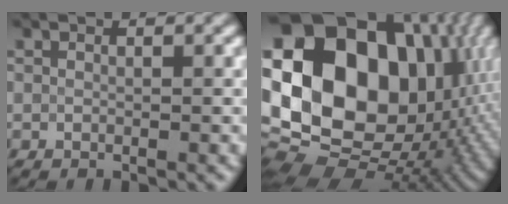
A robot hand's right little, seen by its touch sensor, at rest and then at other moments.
{"total": 20.9, "force": [2.3, 15.4, 13.9], "torque": [-0.279, 0.018, 0.057]}